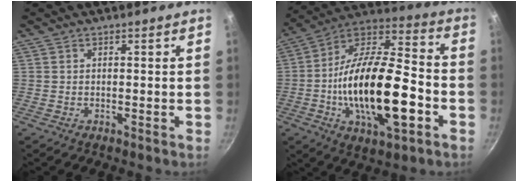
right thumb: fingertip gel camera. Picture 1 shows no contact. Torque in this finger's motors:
{"motor_torque": [0.26, 1.70, 2.18, -0.59, 0.26]}